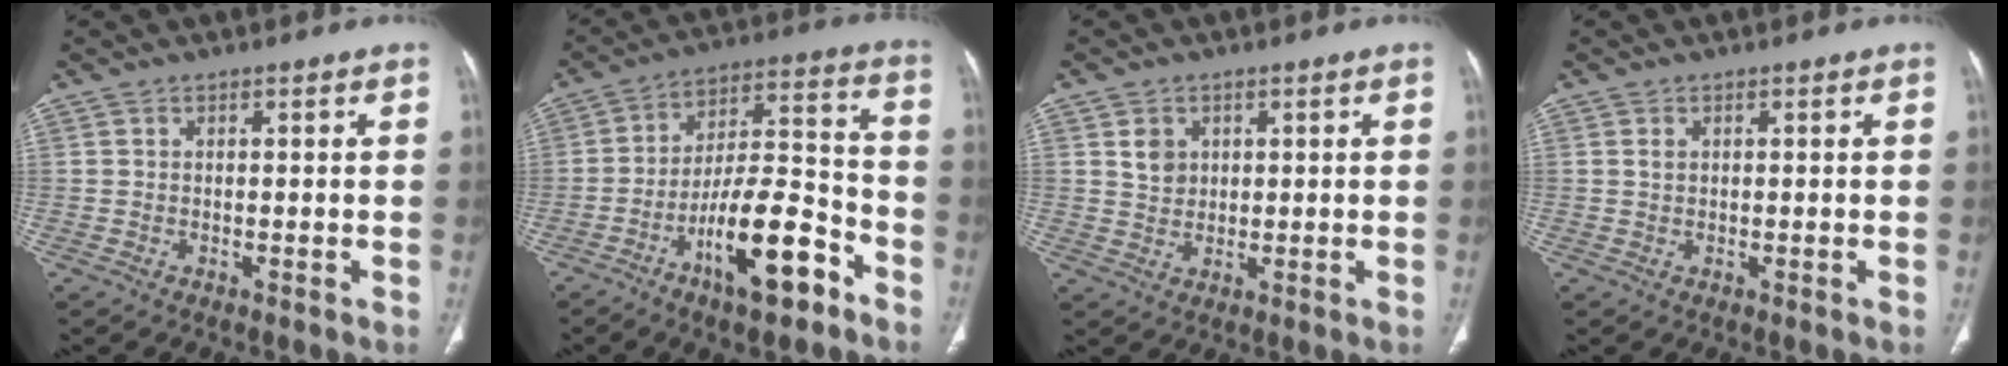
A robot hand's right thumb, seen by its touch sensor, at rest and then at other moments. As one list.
[{"total": 16.7, "force": [-9.0, 5.5, 12.9], "torque": [-0.204, 0.070, -0.147]}, {"total": 3.5, "force": [1.3, 2.9, 1.4], "torque": [-0.010, -0.010, 0.028]}, {"total": 0.9, "force": [0.3, 0.6, 0.6], "torque": [-0.008, 0.001, 0.009]}]